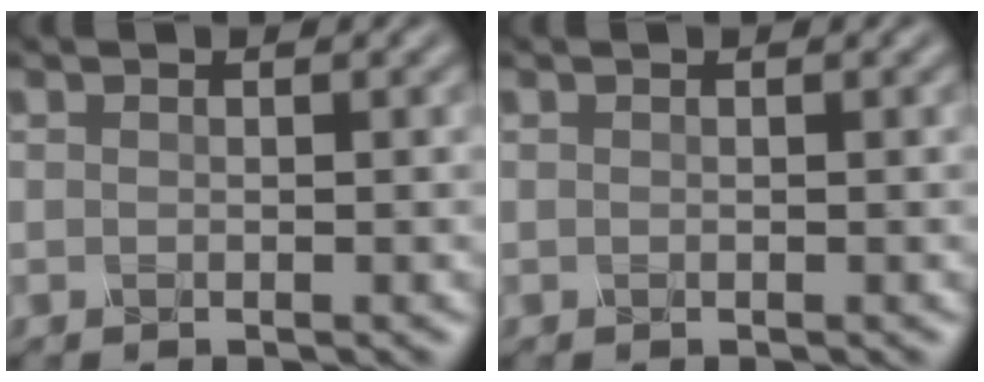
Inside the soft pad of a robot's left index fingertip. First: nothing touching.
{"total": 0.0}